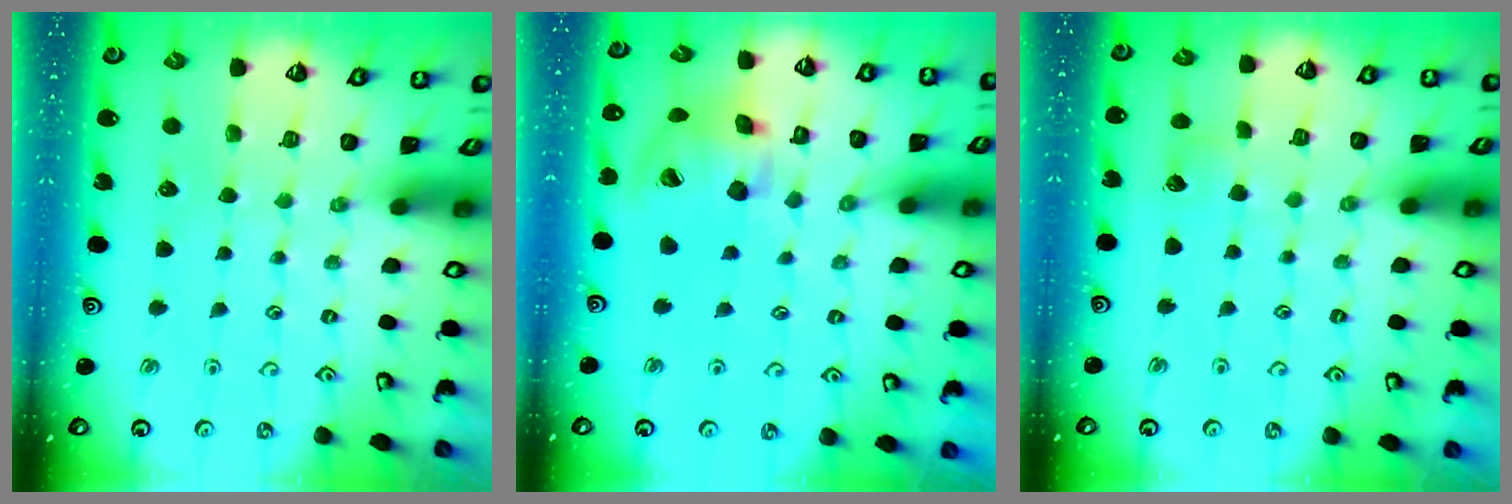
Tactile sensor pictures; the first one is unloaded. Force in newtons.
{"total": 14.9, "press": 14.8, "slide": 1.8}
{"total": 3.7, "press": 3.7, "slide": 0.5}